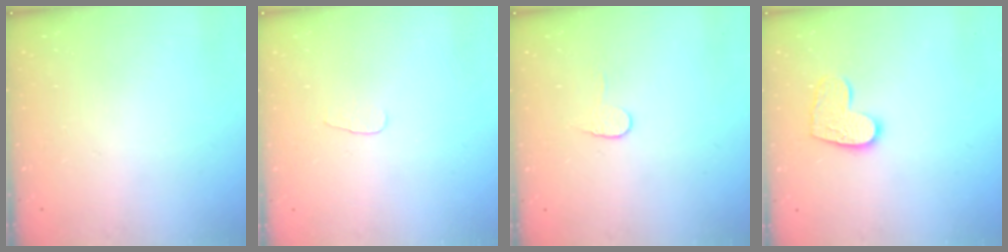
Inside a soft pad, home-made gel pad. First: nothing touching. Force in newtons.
{"total": 2.8, "press": 2.8, "slide": 0.3}
{"total": 5.3, "press": 5.3, "slide": 0.5}
{"total": 11.3, "press": 11.2, "slide": 0.7}